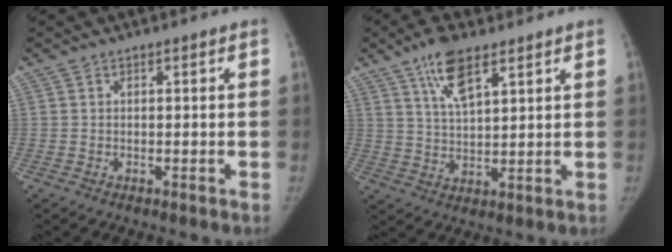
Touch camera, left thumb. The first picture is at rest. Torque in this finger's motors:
{"motor_torque": [0.54, -0.65, 1.58, -1.03, 0.35]}